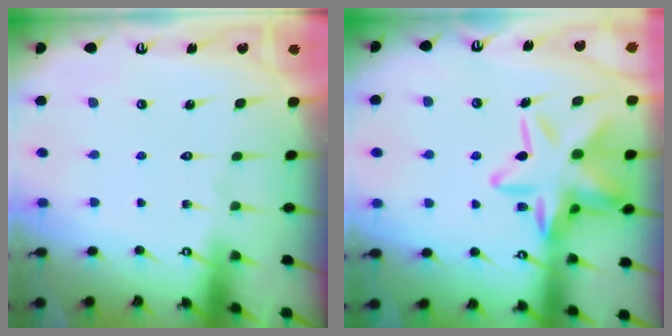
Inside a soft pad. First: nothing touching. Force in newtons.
{"total": 18.6, "press": 18.5, "slide": 1.4}